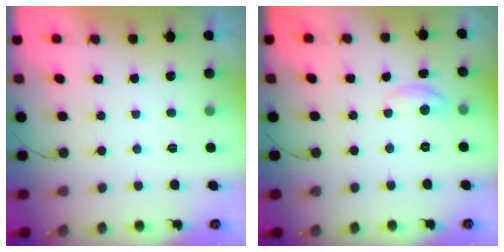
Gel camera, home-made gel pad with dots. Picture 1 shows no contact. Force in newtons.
{"total": 4.7, "press": 4.7, "slide": 0.4}